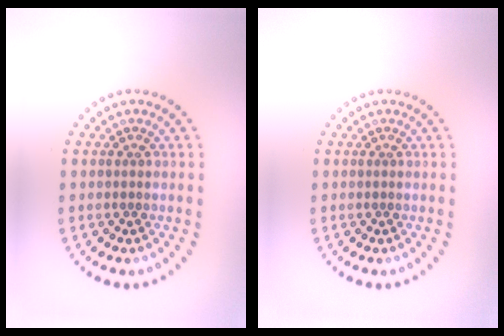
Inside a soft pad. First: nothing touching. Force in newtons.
{"total": 0.0}